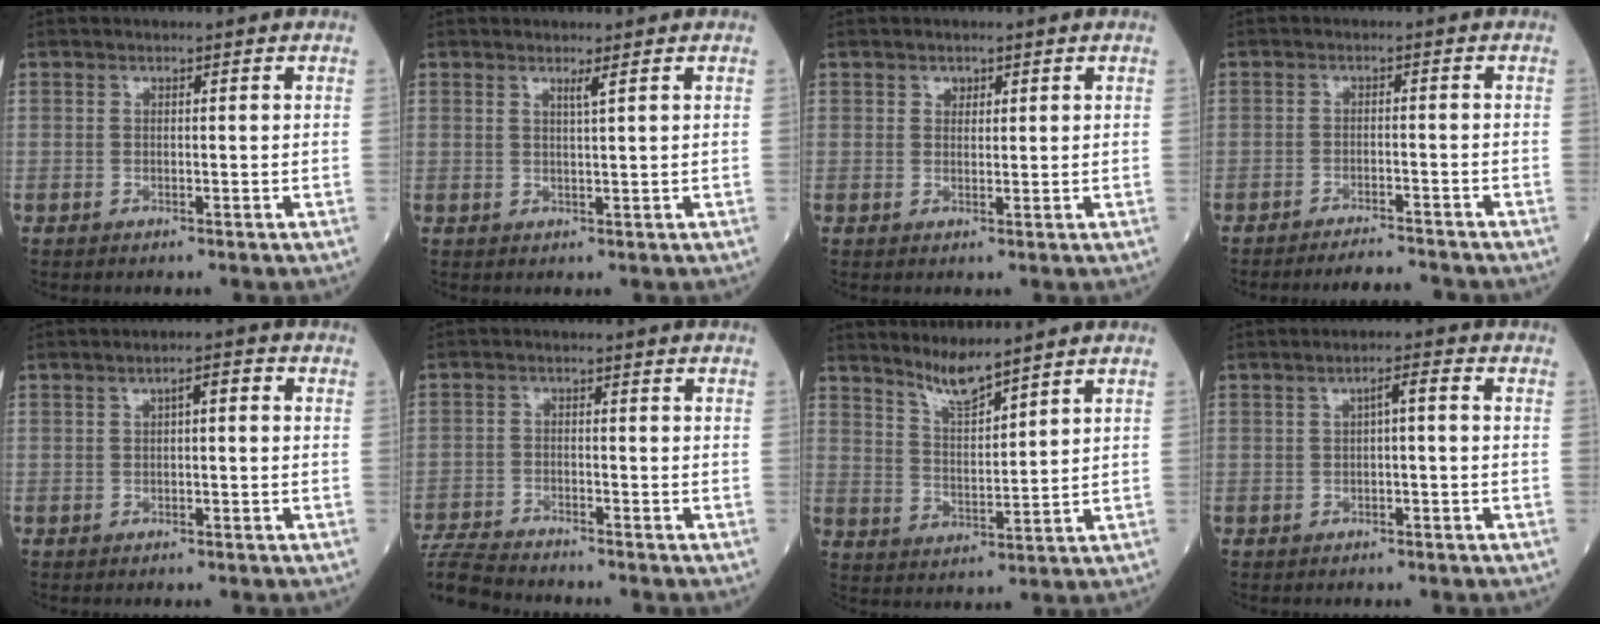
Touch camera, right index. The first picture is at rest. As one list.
[{"total": 1.3, "force": [0.8, -0.4, 0.9], "torque": [-0.024, -0.008, 0.017]}, {"total": 1.4, "force": [0.8, 1.0, 0.5], "torque": [-0.008, -0.002, 0.012]}, {"total": 5.4, "force": [-5.4, 0.0, 0.8], "torque": [-0.013, -0.007, -0.085]}, {"total": 2.5, "force": [0.4, 0.8, 2.4], "torque": [-0.041, 0.014, 0.006]}, {"total": 10.0, "force": [-9.5, 1.2, 2.7], "torque": [-0.062, -0.004, -0.167]}, {"total": 5.2, "force": [4.8, -0.3, 2.2], "torque": [-0.046, -0.014, 0.098]}, {"total": 2.6, "force": [0.1, 0.6, 2.6], "torque": [-0.047, 0.013, 0.003]}]